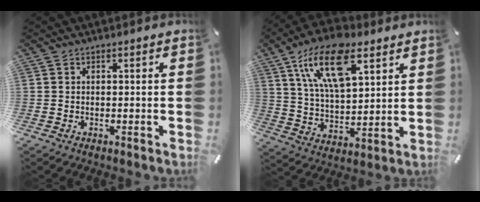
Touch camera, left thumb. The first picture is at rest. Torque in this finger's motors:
{"motor_torque": [2.48, 2.52, 2.01, -0.76, 0.28]}